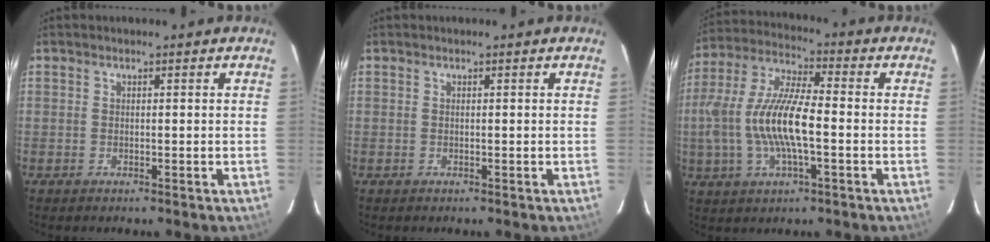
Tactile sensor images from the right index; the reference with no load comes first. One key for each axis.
{"total": 0.0}
{"total": 14.8, "fx": -2.2, "fy": 4.4, "fz": 14.0, "tx": -0.283, "ty": 0.002, "tz": -0.043}